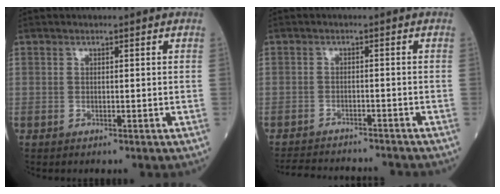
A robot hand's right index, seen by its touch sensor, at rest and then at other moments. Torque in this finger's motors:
{"motor_torque": [-2.14, 0.00, -1.05, -0.21]}